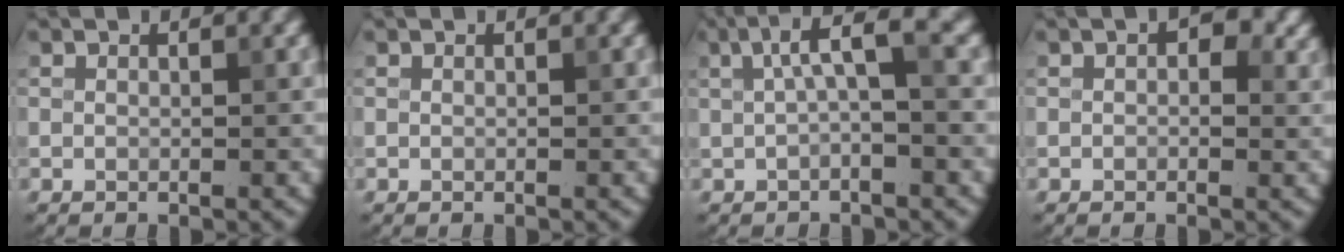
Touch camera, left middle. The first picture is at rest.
{"total": 0.0}
{"total": 3.7, "force": [0.8, 0.7, 3.5], "torque": [-0.061, 0.012, 0.009]}
{"total": 3.0, "force": [0.8, 1.8, 2.2], "torque": [-0.018, 0.001, 0.006]}